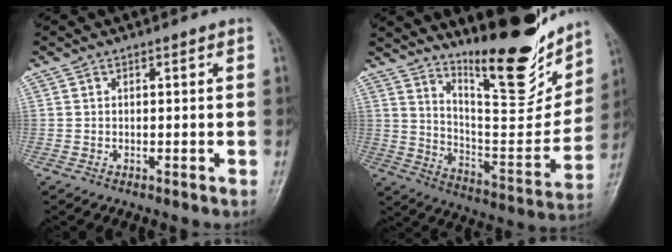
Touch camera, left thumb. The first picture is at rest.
{"total": 20.2, "force": [15.3, 5.4, 12.2], "torque": [-0.139, -0.112, 0.252]}